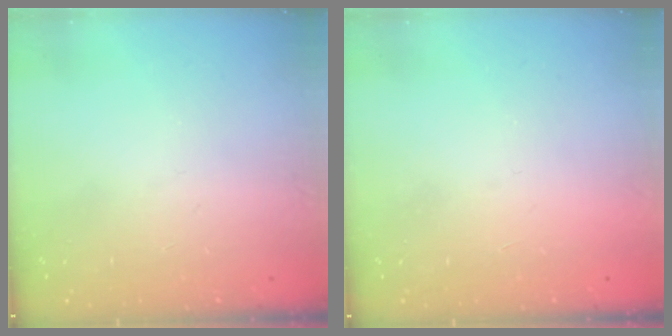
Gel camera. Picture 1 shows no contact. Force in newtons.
{"total": 1.6, "press": 1.6, "slide": 0.1}